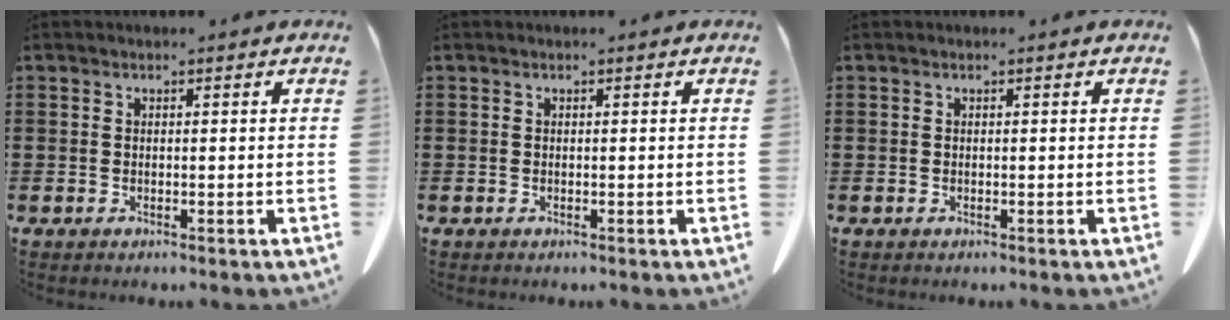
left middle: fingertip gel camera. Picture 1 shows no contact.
{"total": 0.0}
{"total": 0.0}